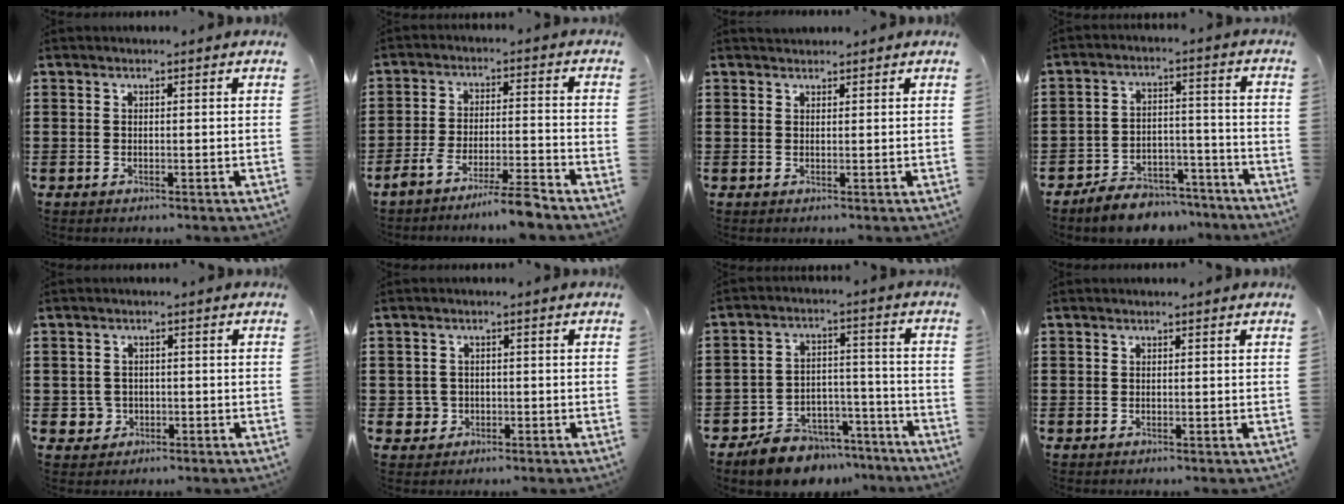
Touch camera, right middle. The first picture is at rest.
{"total": 6.2, "force": [-5.6, -0.2, 2.8], "torque": [-0.055, -0.012, -0.107]}
{"total": 1.1, "force": [1.1, 0.1, 0.0], "torque": [-0.002, 0.000, 0.021]}
{"total": 6.8, "force": [-6.5, 1.6, 1.0], "torque": [-0.008, 0.024, -0.123]}
{"total": 2.1, "force": [-0.6, 2.0, 0.4], "torque": [-0.016, 0.004, -0.015]}
{"total": 2.2, "force": [-0.6, 2.0, 0.5], "torque": [-0.018, 0.003, -0.016]}
{"total": 7.4, "force": [-6.9, 2.5, 0.7], "torque": [-0.006, 0.036, -0.130]}
{"total": 0.0}